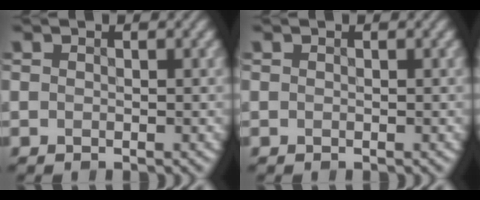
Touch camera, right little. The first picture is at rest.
{"total": 0.0}